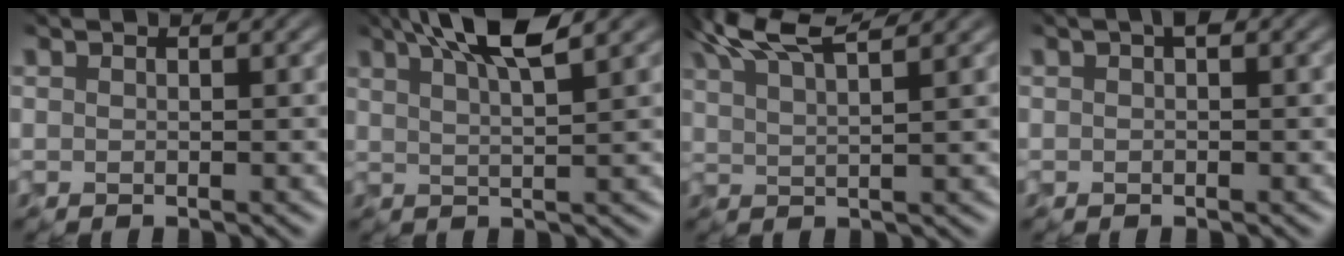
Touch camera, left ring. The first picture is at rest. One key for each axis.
{"total": 6.0, "fx": 3.4, "fy": 1.3, "fz": 4.7, "tx": -0.073, "ty": 0.017, "tz": 0.059}
{"total": 6.5, "fx": 4.5, "fy": 1.9, "fz": 4.3, "tx": -0.083, "ty": 0.028, "tz": 0.066}
{"total": 0.6, "fx": 0.0, "fy": 0.3, "fz": 0.6, "tx": -0.012, "ty": 0.004, "tz": 0.004}